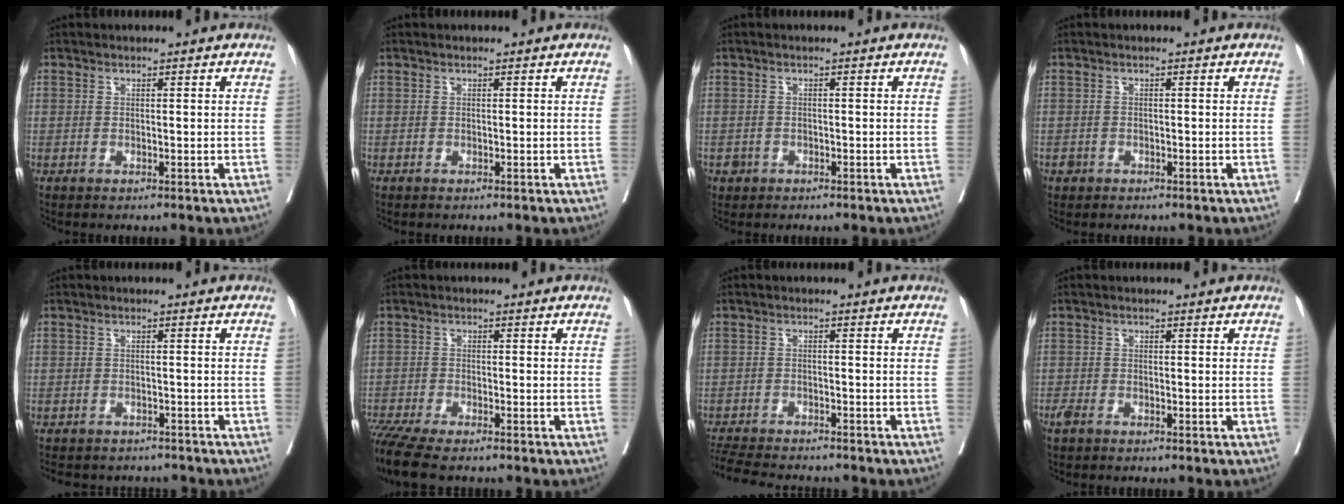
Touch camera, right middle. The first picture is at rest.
{"total": 0.0}
{"total": 1.6, "force": [-0.8, 1.4, 0.1], "torque": [-0.002, 0.006, -0.013]}
{"total": 1.0, "force": [-0.6, 0.8, 0.1], "torque": [-0.003, 0.003, -0.010]}
{"total": 8.5, "force": [-7.8, 3.0, 1.7], "torque": [-0.034, 0.001, -0.093]}
{"total": 8.3, "force": [-7.0, 1.0, 4.4], "torque": [-0.081, -0.018, -0.120]}
{"total": 9.7, "force": [-9.0, 1.3, 3.5], "torque": [-0.060, -0.014, -0.138]}
{"total": 1.9, "force": [-1.4, 0.9, 0.9], "torque": [-0.022, -0.002, -0.025]}